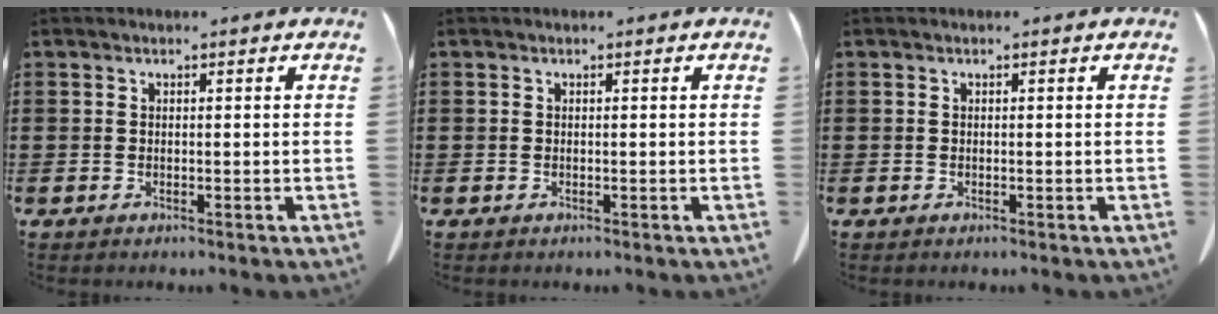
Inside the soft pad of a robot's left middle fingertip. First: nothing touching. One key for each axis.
{"total": 0.0}
{"total": 0.0}